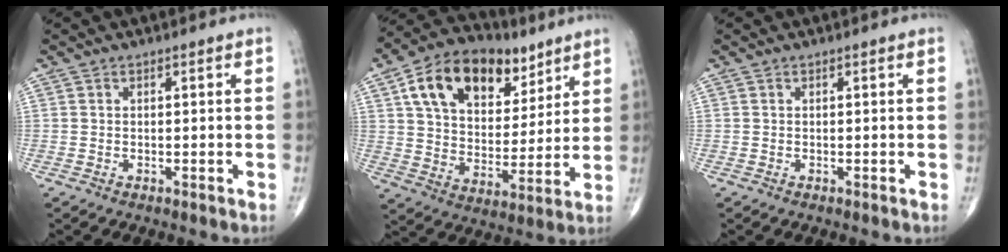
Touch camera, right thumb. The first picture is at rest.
{"total": 20.2, "force": [10.0, 12.6, 12.2], "torque": [-0.169, -0.018, 0.167]}
{"total": 0.0}